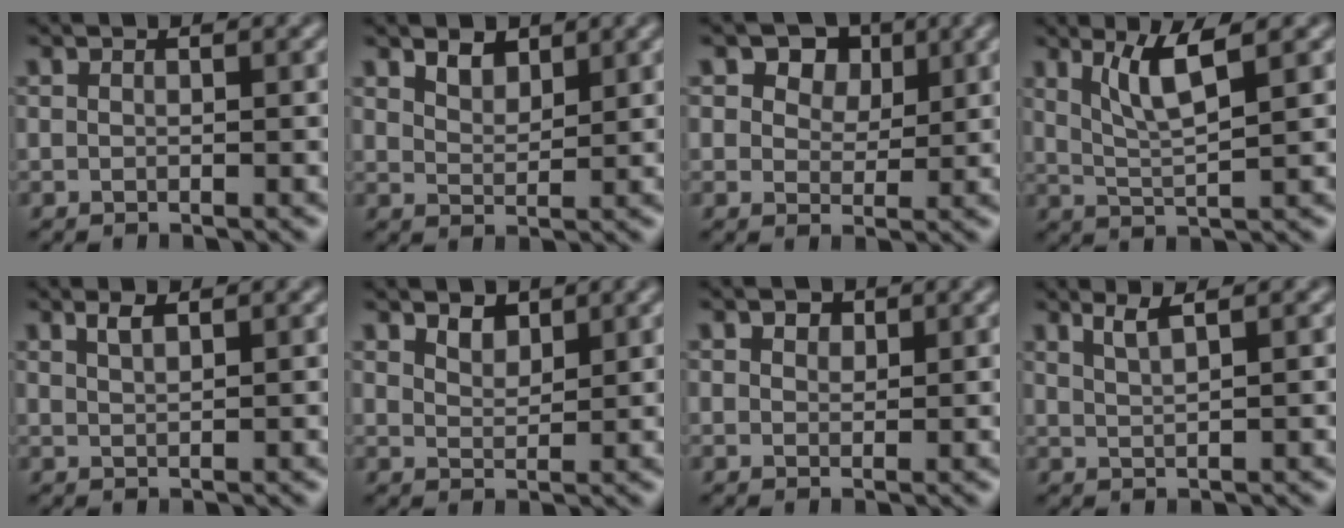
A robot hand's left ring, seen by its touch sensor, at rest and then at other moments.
{"total": 2.0, "force": [1.7, 0.8, 0.8], "torque": [-0.019, -0.003, 0.031]}
{"total": 4.6, "force": [2.6, 3.0, 2.4], "torque": [-0.044, -0.007, 0.033]}
{"total": 4.3, "force": [2.1, 0.8, 3.7], "torque": [-0.073, -0.005, 0.043]}
{"total": 1.4, "force": [1.0, 0.3, 0.8], "torque": [-0.016, 0.002, 0.019]}
{"total": 1.7, "force": [1.4, 0.7, 0.6], "torque": [-0.015, -0.002, 0.027]}
{"total": 1.5, "force": [1.1, 0.9, 0.6], "torque": [-0.009, -0.002, 0.014]}
{"total": 2.0, "force": [1.4, 0.5, 1.4], "torque": [-0.020, 0.002, 0.025]}